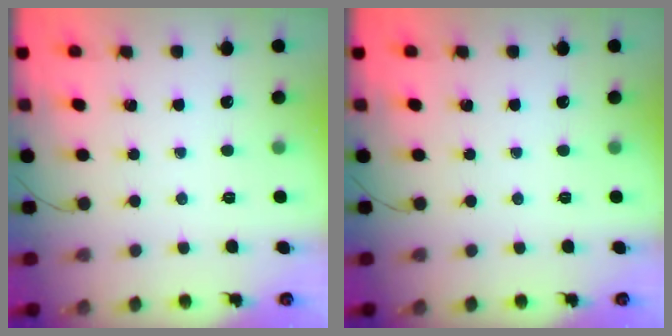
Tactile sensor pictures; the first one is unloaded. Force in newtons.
{"total": 0.0}